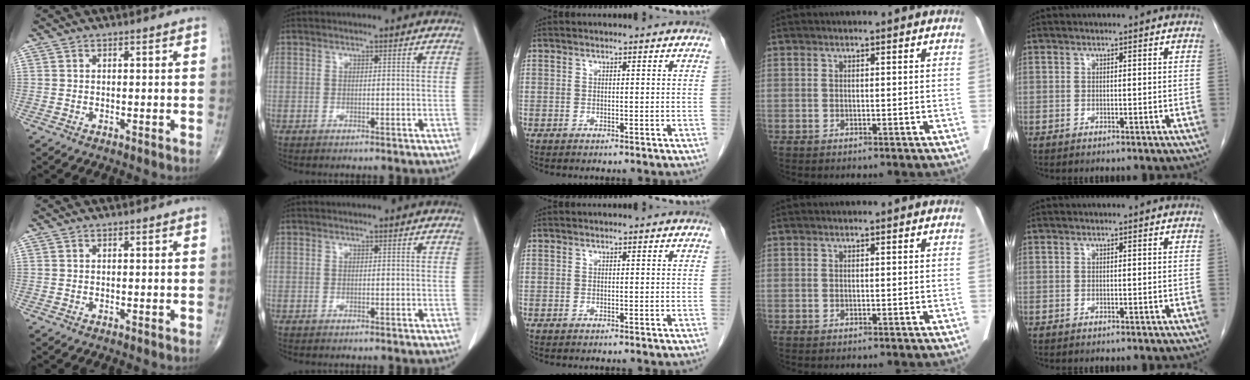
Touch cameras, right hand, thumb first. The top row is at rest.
{}